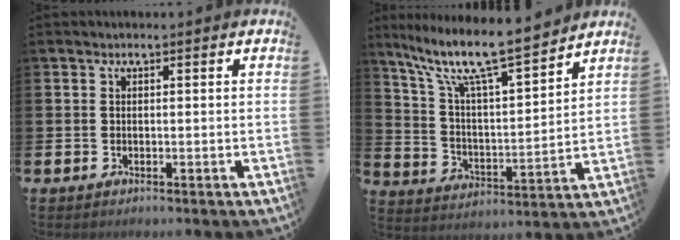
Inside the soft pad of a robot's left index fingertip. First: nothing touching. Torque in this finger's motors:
{"motor_torque": [0.71, -0.74, 0.85, 0.21]}